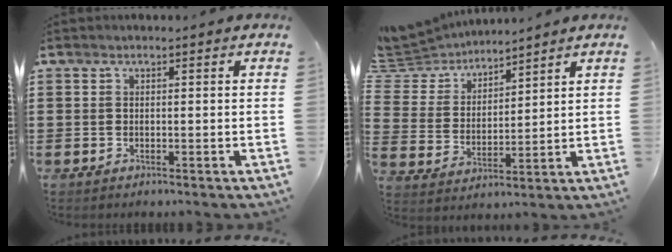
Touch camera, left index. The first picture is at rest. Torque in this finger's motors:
{"motor_torque": [0.34, 0.55, -0.04, -0.01]}